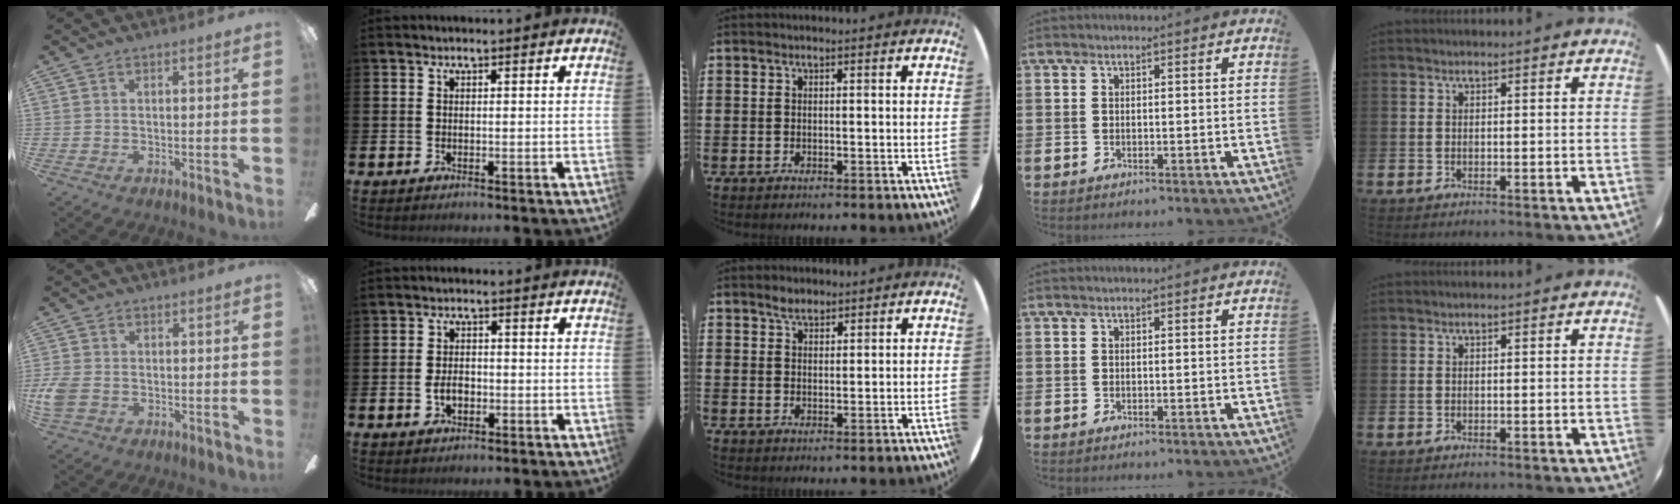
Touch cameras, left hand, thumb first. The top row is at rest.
{"thumb": {"total": 4.8, "force": [-0.9, 3.5, 3.2], "torque": [-0.078, 0.001, -0.018]}, "index": {"total": 2.8, "force": [-0.6, 1.8, 2.0], "torque": [-0.025, -0.002, -0.015]}, "middle": {"total": 2.4, "force": [2.1, 0.9, 0.7], "torque": [-0.016, 0.003, 0.039]}}